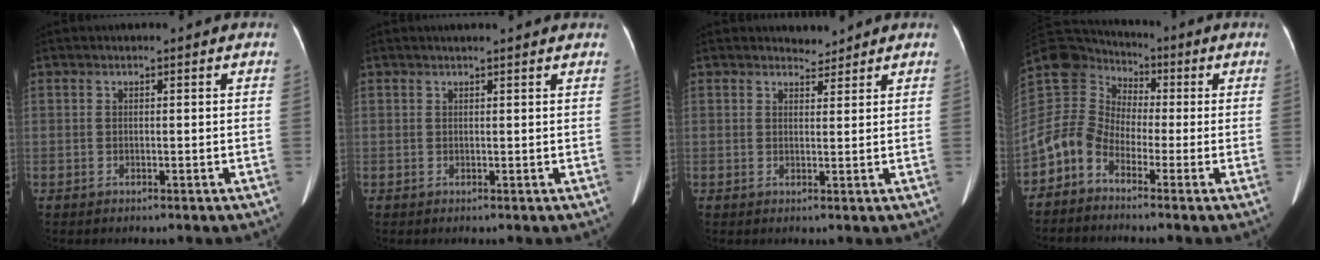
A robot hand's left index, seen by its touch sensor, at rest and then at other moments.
{"total": 4.5, "force": [4.1, 0.2, 2.0], "torque": [-0.027, 0.022, 0.043]}
{"total": 1.9, "force": [1.9, 0.4, -0.2], "torque": [0.000, -0.002, 0.030]}
{"total": 8.3, "force": [-3.3, 6.8, 3.3], "torque": [-0.093, 0.045, -0.072]}